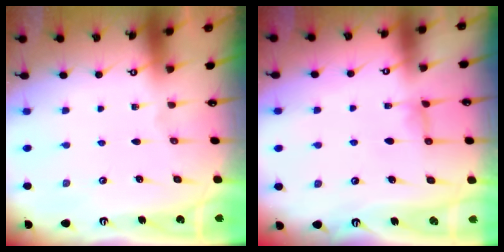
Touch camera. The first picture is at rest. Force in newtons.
{"total": 1.3, "press": 1.2, "slide": 0.4}